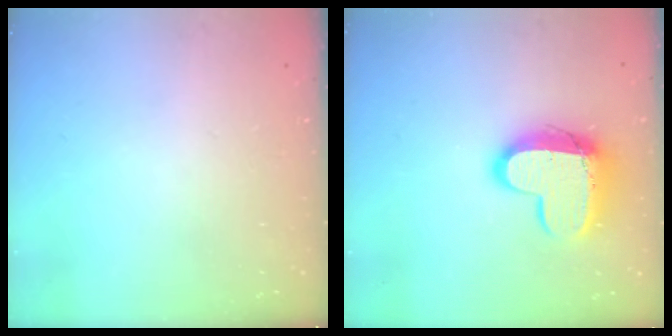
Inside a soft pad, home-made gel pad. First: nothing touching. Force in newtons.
{"total": 14.2, "press": 14.1, "slide": 1.1}